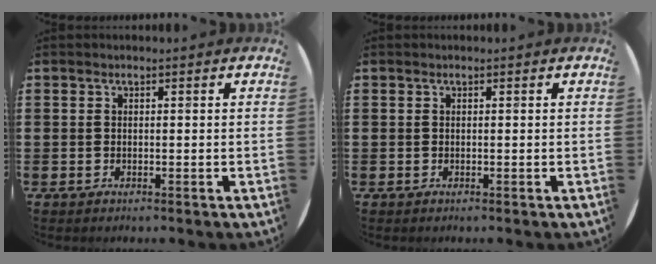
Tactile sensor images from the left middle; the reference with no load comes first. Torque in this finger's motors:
{"motor_torque": [-0.06, 0.06, -0.01, 0.00]}